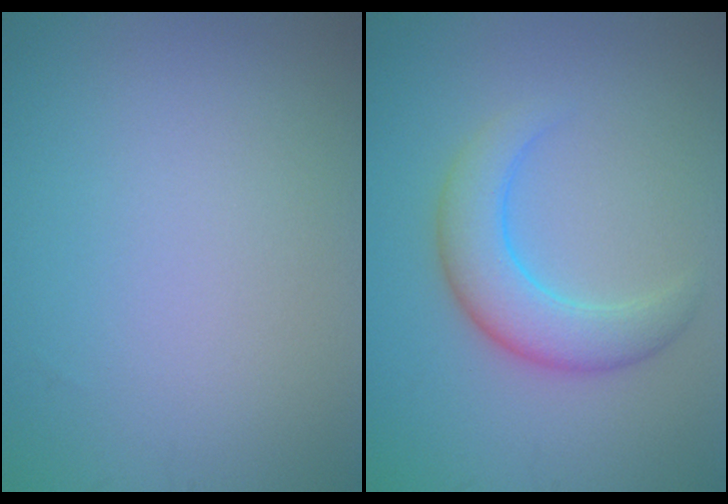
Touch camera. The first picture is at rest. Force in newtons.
{"total": 4.5, "press": 4.5, "slide": 0.1}